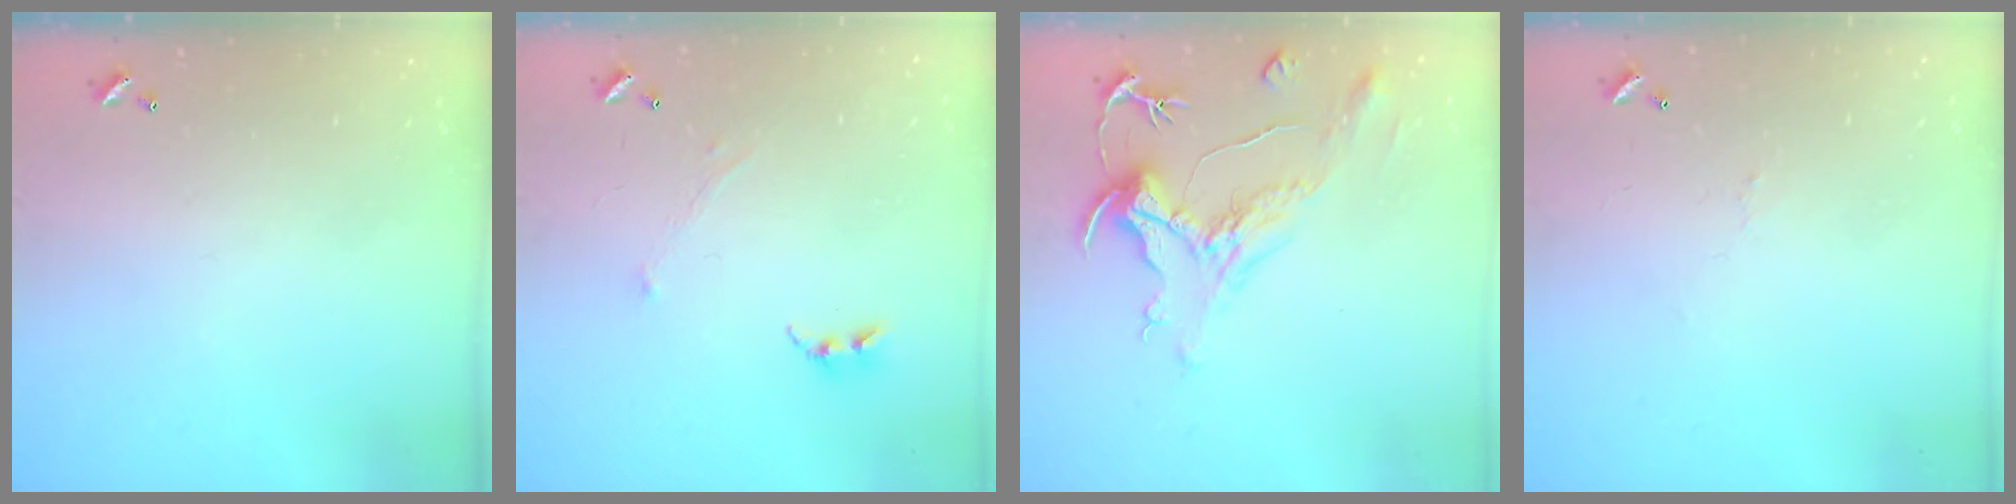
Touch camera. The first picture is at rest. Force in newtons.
{"total": 0.7, "press": 0.0, "slide": 0.7}
{"total": 1.9, "press": 1.4, "slide": 1.2}
{"total": 1.6, "press": 1.5, "slide": 0.5}